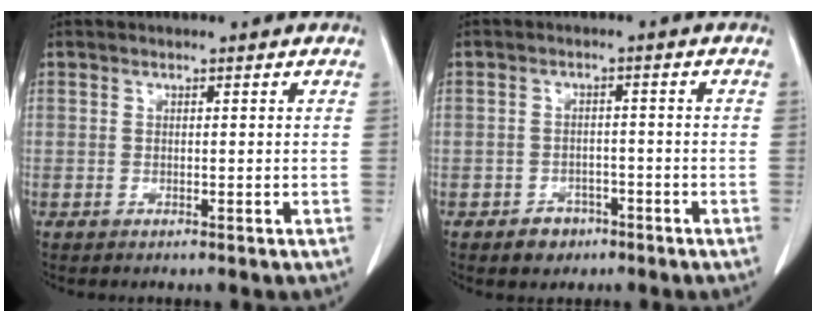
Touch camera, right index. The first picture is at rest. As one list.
[{"total": 3.3, "force": [-2.1, 2.5, 0.9], "torque": [-0.009, 0.009, -0.026]}]